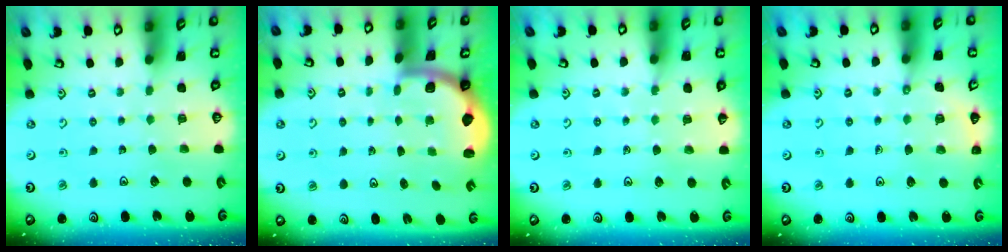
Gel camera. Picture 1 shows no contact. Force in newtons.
{"total": 2.0, "press": 2.0, "slide": 0.5}
{"total": 5.1, "press": 4.9, "slide": 1.2}
{"total": 6.4, "press": 6.1, "slide": 1.8}